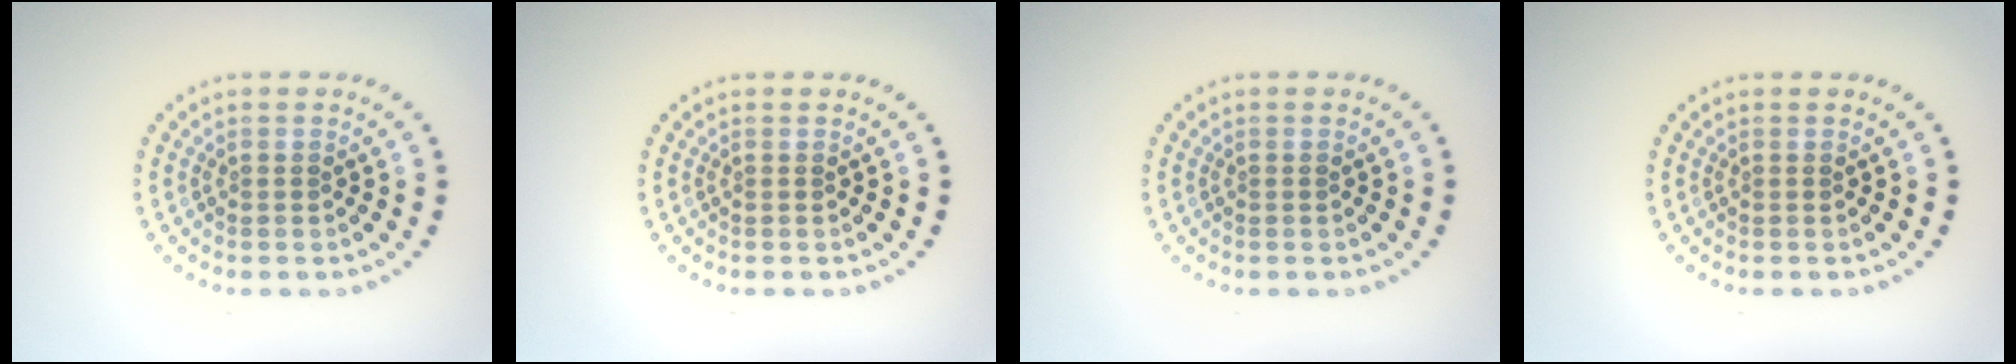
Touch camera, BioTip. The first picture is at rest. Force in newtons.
{"total": 0.0}
{"total": 0.0}
{"total": 0.0}